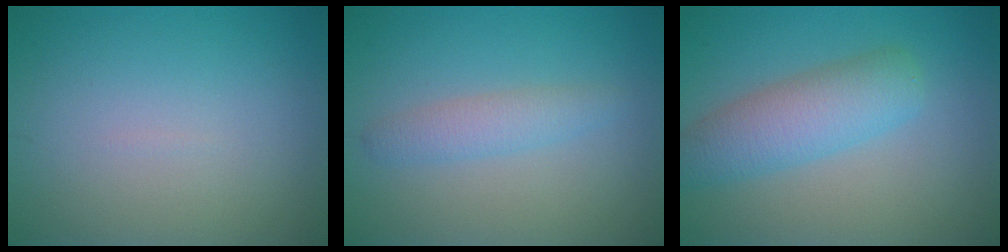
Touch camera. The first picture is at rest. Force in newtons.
{"total": 2.1, "press": 2.1, "slide": 0.2}
{"total": 4.9, "press": 4.9, "slide": 0.1}